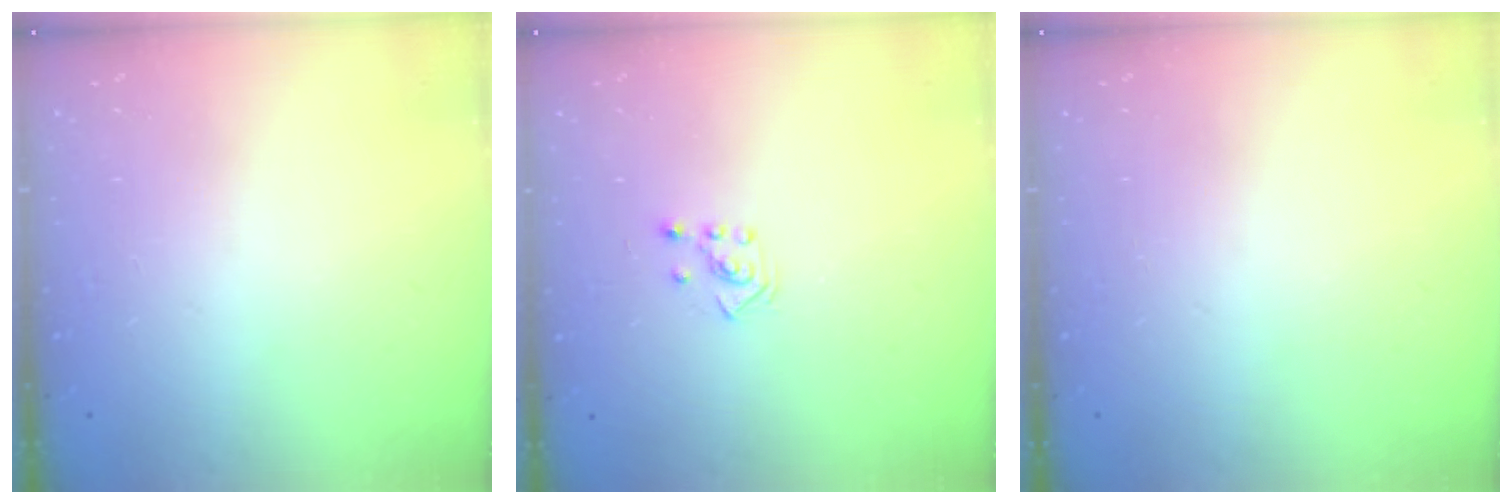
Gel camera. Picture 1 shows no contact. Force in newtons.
{"total": 2.3, "press": 2.2, "slide": 0.7}
{"total": 0.0}